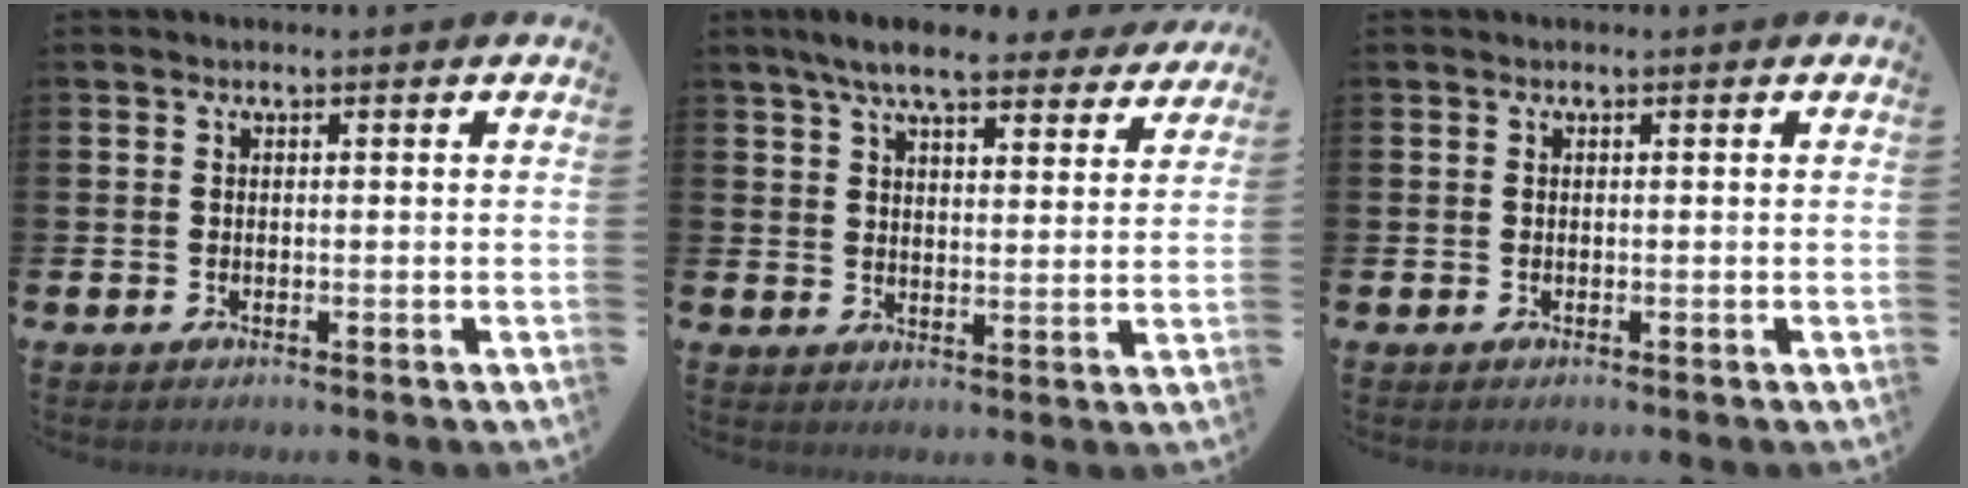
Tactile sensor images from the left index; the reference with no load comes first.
{"total": 8.1, "force": [7.2, 1.7, 3.2], "torque": [-0.071, -0.028, 0.129]}
{"total": 0.0}